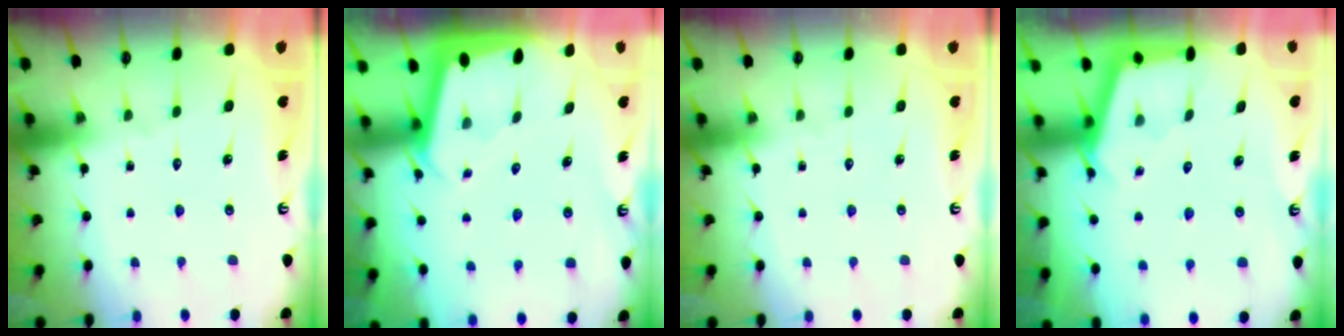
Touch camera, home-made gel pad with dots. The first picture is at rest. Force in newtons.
{"total": 2.0, "press": 2.0, "slide": 0.1}
{"total": 0.0}
{"total": 2.8, "press": 2.8, "slide": 0.3}